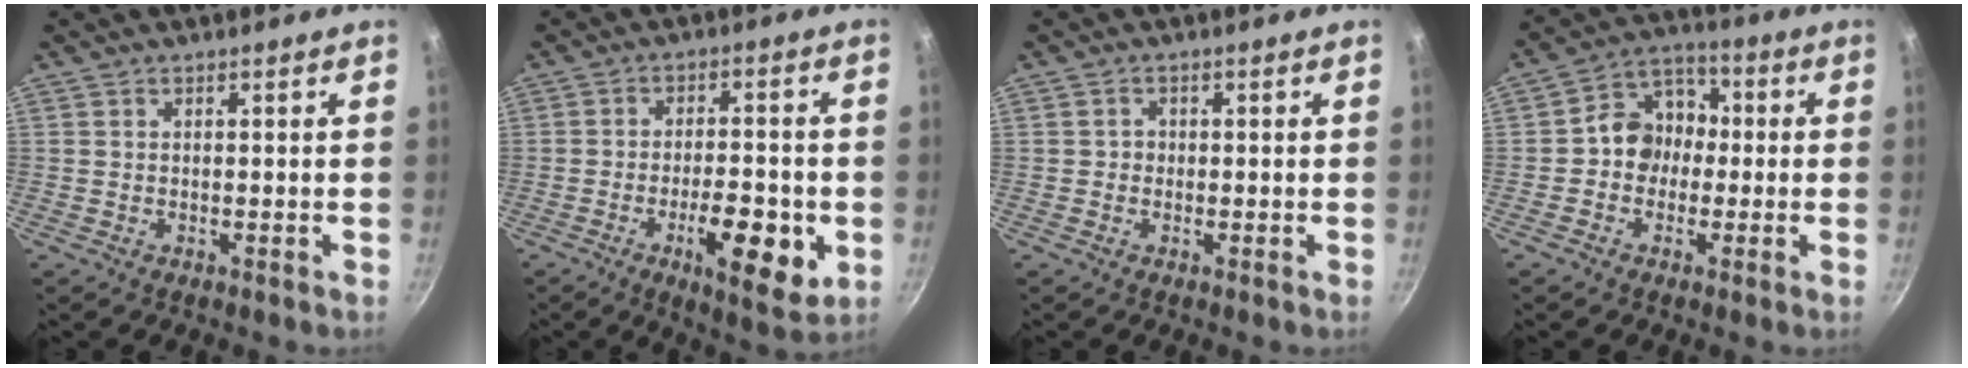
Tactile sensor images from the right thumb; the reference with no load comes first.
{"total": 12.7, "force": [-3.8, 4.6, 11.2], "torque": [-0.144, 0.004, -0.053]}
{"total": 1.2, "force": [-0.2, 1.1, 0.3], "torque": [-0.001, 0.001, -0.006]}
{"total": 8.8, "force": [-0.7, 7.5, 4.5], "torque": [-0.024, 0.031, -0.032]}